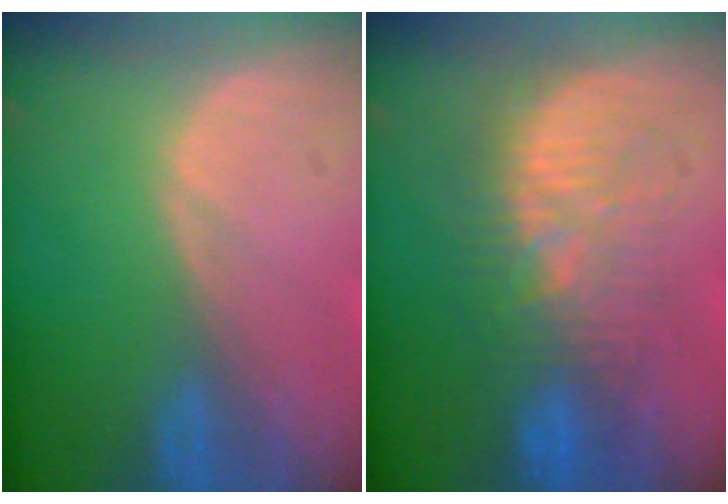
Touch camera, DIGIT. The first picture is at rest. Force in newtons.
{"total": 9.3, "press": 9.1, "slide": 1.6}